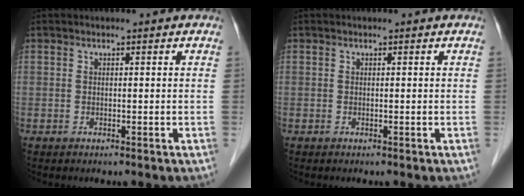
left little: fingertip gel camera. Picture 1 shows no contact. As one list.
[{"total": 0.0}]